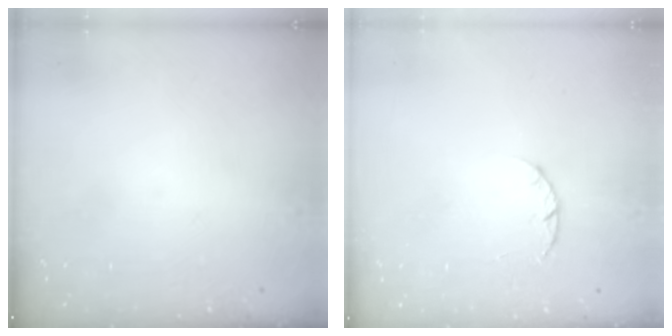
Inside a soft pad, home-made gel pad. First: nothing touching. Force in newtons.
{"total": 1.4, "press": 1.3, "slide": 0.3}